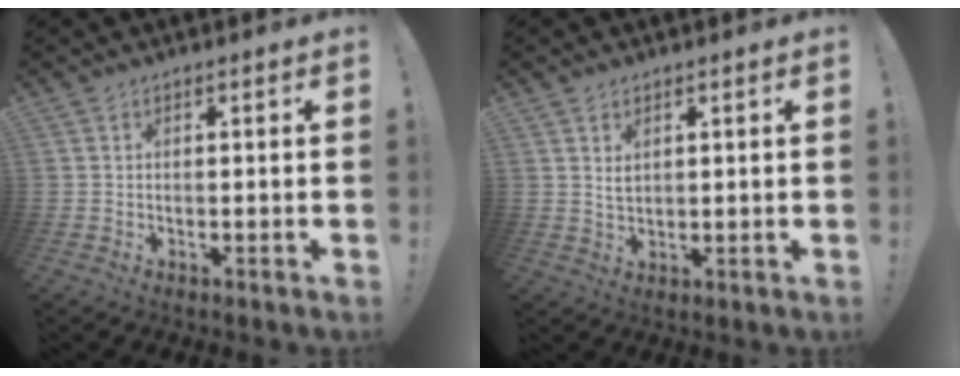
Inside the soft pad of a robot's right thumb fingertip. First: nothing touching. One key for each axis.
{"total": 2.7, "fx": 1.5, "fy": 1.6, "fz": 1.5, "tx": -0.022, "ty": -0.007, "tz": 0.025}